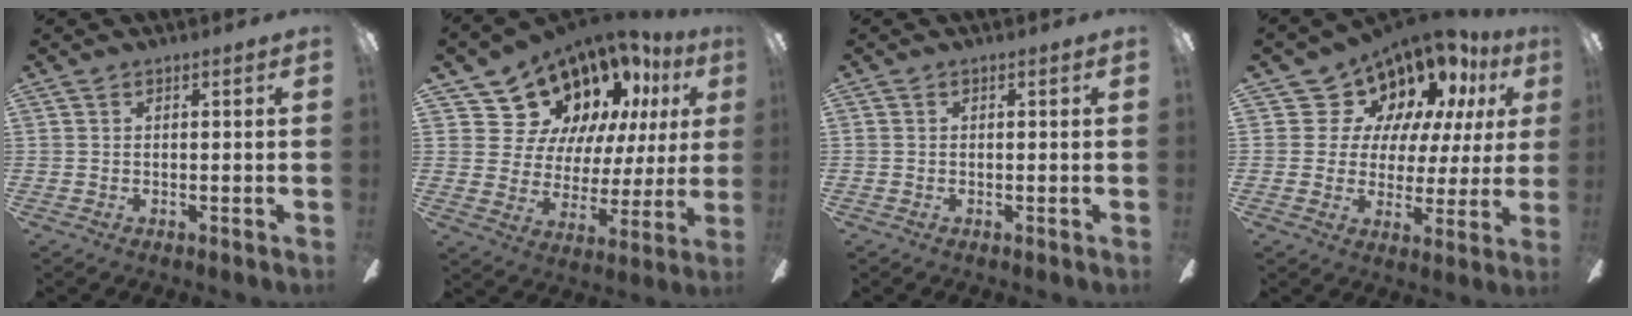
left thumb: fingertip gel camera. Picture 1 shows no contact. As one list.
[{"total": 16.4, "force": [12.1, 10.0, 4.7], "torque": [-0.098, -0.090, 0.237]}, {"total": 0.0}, {"total": 13.0, "force": [9.4, 8.5, 3.1], "torque": [-0.067, -0.072, 0.177]}]